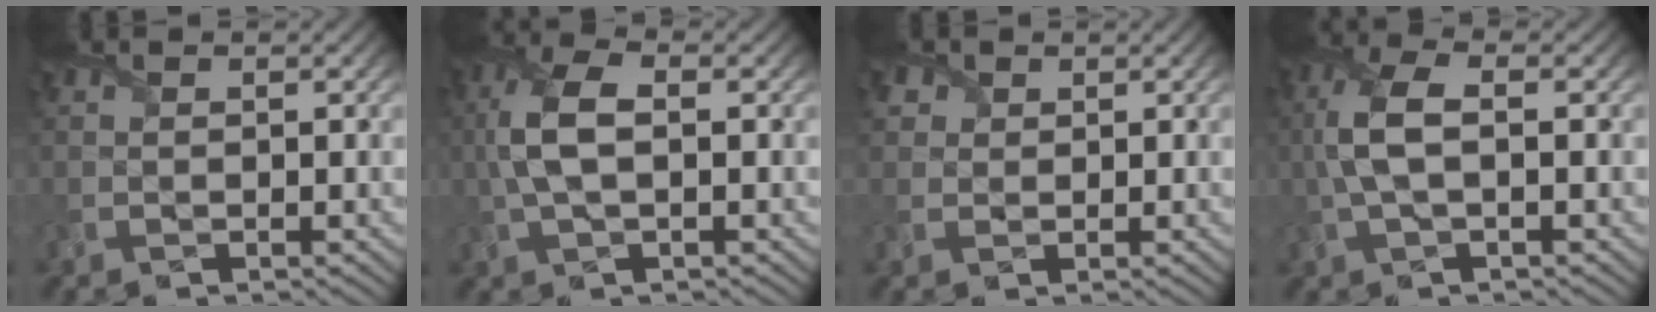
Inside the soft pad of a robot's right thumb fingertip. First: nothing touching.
{"total": 6.4, "force": [0.3, 3.1, 5.6], "torque": [-0.138, 0.009, -0.001]}
{"total": 2.5, "force": [1.4, 2.0, 0.7], "torque": [-0.021, -0.003, 0.031]}
{"total": 5.8, "force": [0.1, 2.5, 5.2], "torque": [-0.133, 0.008, -0.004]}